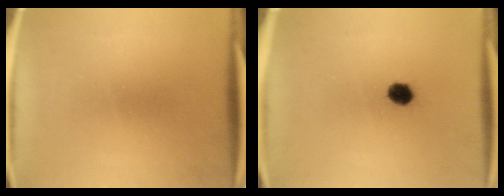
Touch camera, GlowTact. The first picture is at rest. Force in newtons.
{"total": 3.4}